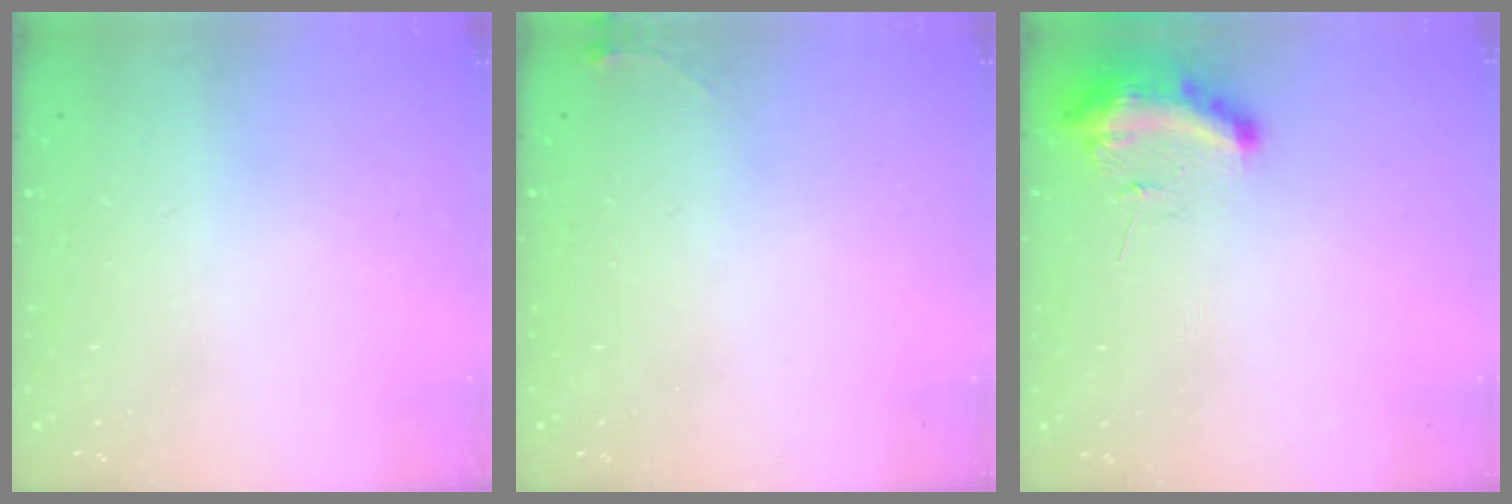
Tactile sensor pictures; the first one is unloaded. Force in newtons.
{"total": 4.0, "press": 3.9, "slide": 0.6}
{"total": 9.4, "press": 9.3, "slide": 1.3}